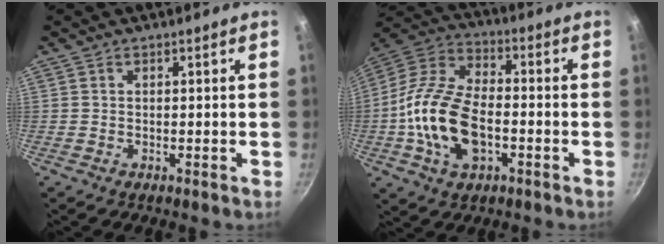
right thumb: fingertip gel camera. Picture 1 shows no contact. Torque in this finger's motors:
{"motor_torque": [0.06, 1.27, 1.83, -0.94, 0.25]}